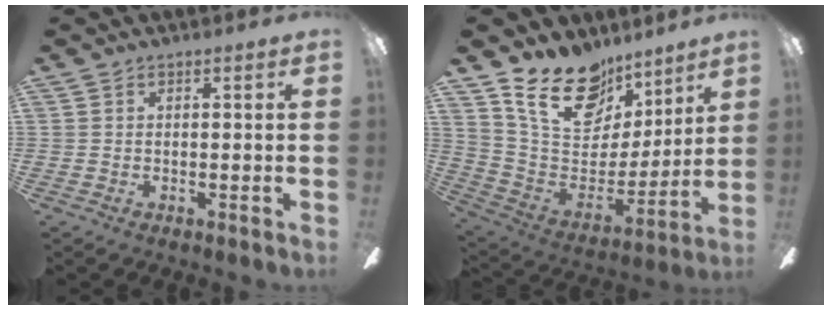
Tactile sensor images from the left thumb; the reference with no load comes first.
{"total": 21.8, "force": [14.1, 12.6, 10.7], "torque": [-0.190, -0.076, 0.260]}